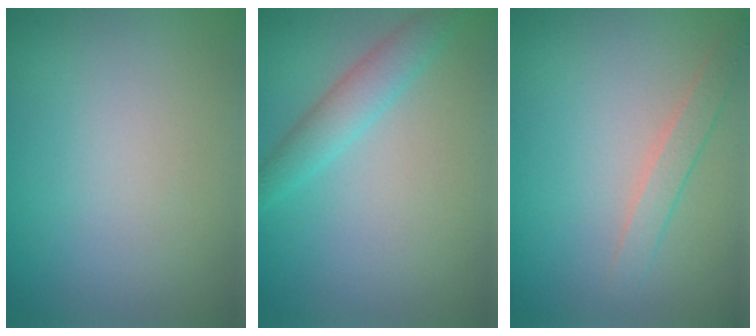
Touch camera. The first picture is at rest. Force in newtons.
{"total": 2.6, "press": 2.6, "slide": 0.0}
{"total": 1.7, "press": 1.7, "slide": 0.1}